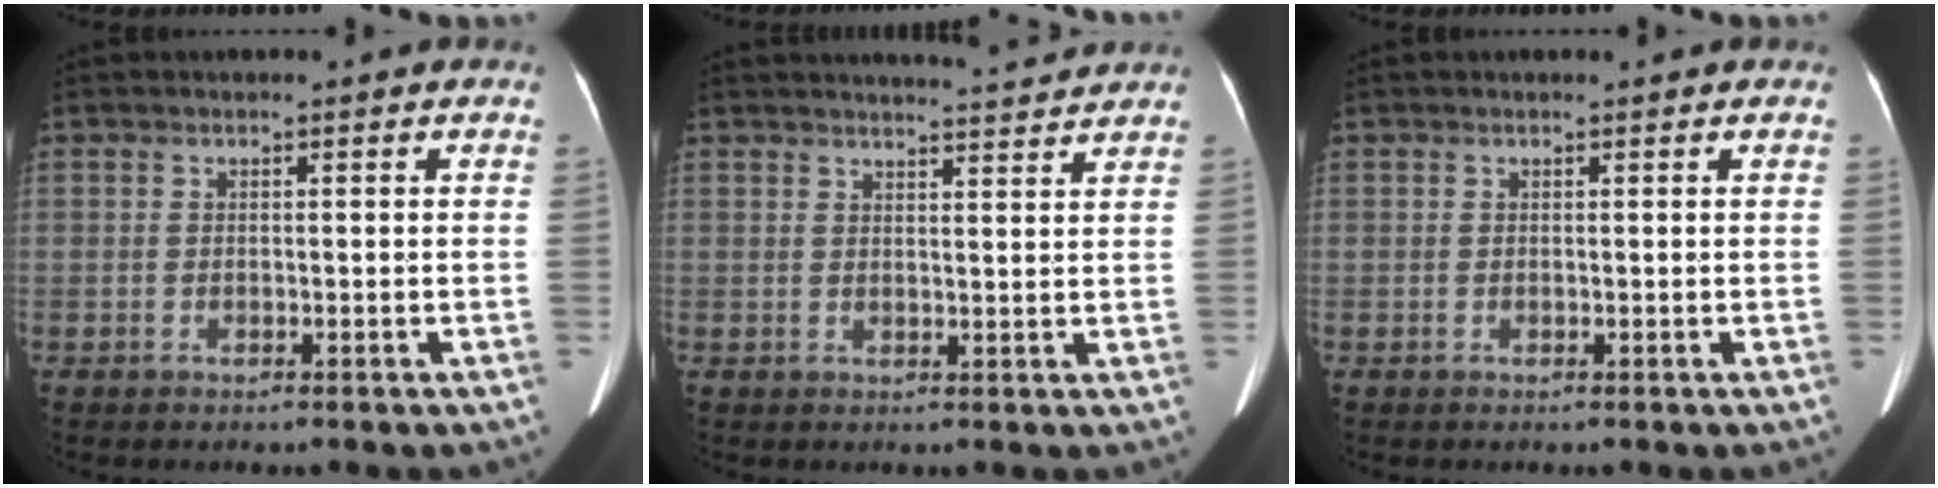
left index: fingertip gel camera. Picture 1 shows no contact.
{"total": 6.9, "force": [6.7, -0.2, 1.6], "torque": [-0.029, 0.002, 0.081]}
{"total": 0.9, "force": [0.9, 0.0, 0.2], "torque": [-0.008, 0.008, 0.011]}